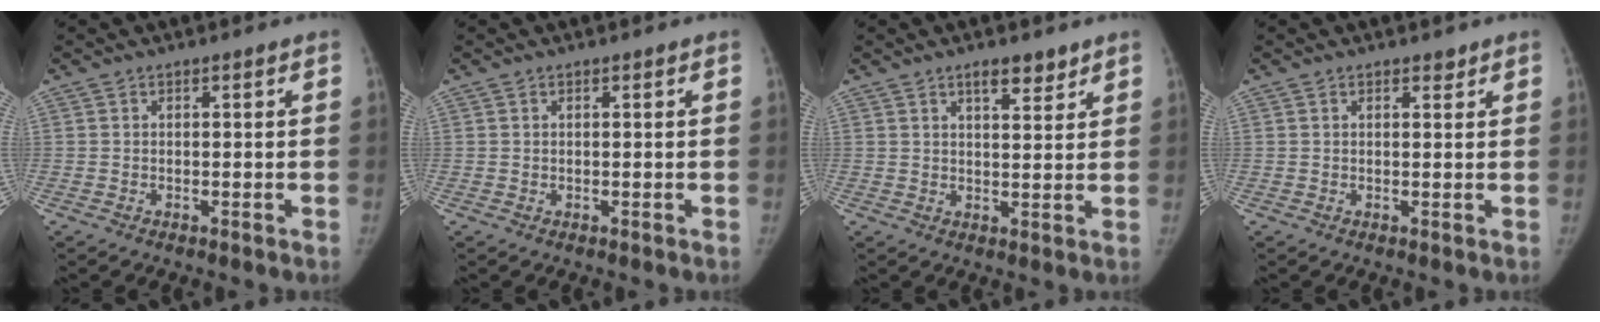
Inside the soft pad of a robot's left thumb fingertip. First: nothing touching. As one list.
[{"total": 0.0}, {"total": 4.6, "force": [3.2, 1.7, 2.8], "torque": [-0.027, -0.021, 0.049]}, {"total": 1.1, "force": [0.9, 0.5, 0.5], "torque": [-0.001, -0.006, 0.010]}]